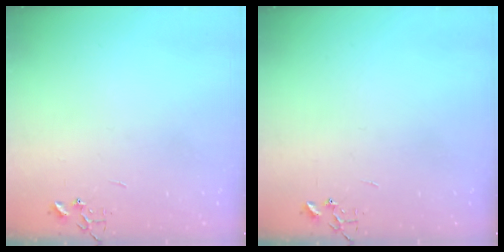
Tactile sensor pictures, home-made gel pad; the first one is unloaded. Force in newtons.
{"total": 0.0}